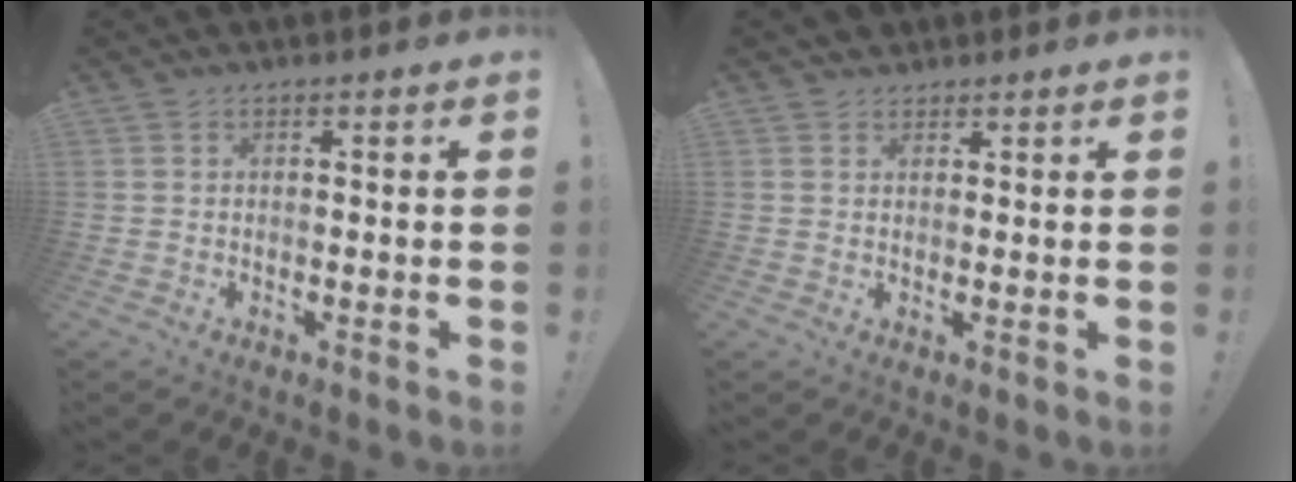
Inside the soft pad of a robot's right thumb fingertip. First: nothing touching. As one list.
[{"total": 2.7, "force": [1.8, 1.9, 0.2], "torque": [0.001, -0.009, 0.035]}]